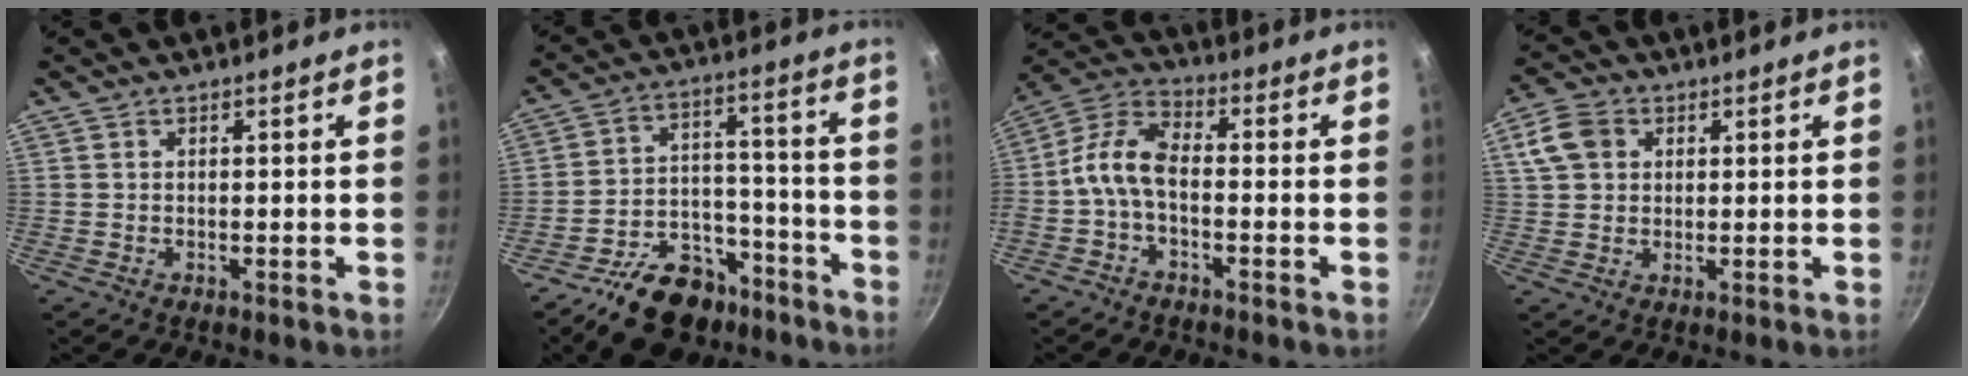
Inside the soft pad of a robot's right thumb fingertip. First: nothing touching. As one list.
[{"total": 16.1, "force": [-11.1, 9.1, 7.3], "torque": [-0.080, 0.087, -0.171]}, {"total": 8.3, "force": [-2.2, 4.2, 6.8], "torque": [-0.148, 0.040, -0.060]}, {"total": 6.9, "force": [2.2, 5.5, 3.6], "torque": [-0.051, 0.005, 0.033]}]